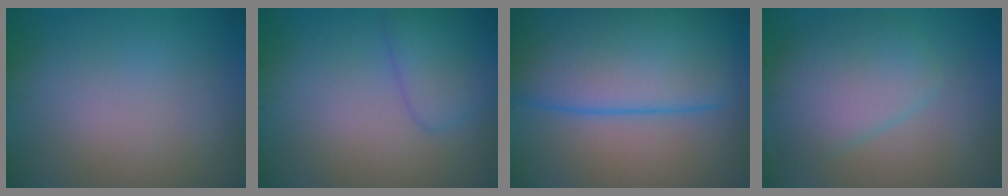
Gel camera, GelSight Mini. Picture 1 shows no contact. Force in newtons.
{"total": 2.9, "press": 2.9, "slide": 0.1}
{"total": 12.0, "press": 12.0, "slide": 0.5}
{"total": 4.8, "press": 4.8, "slide": 0.3}